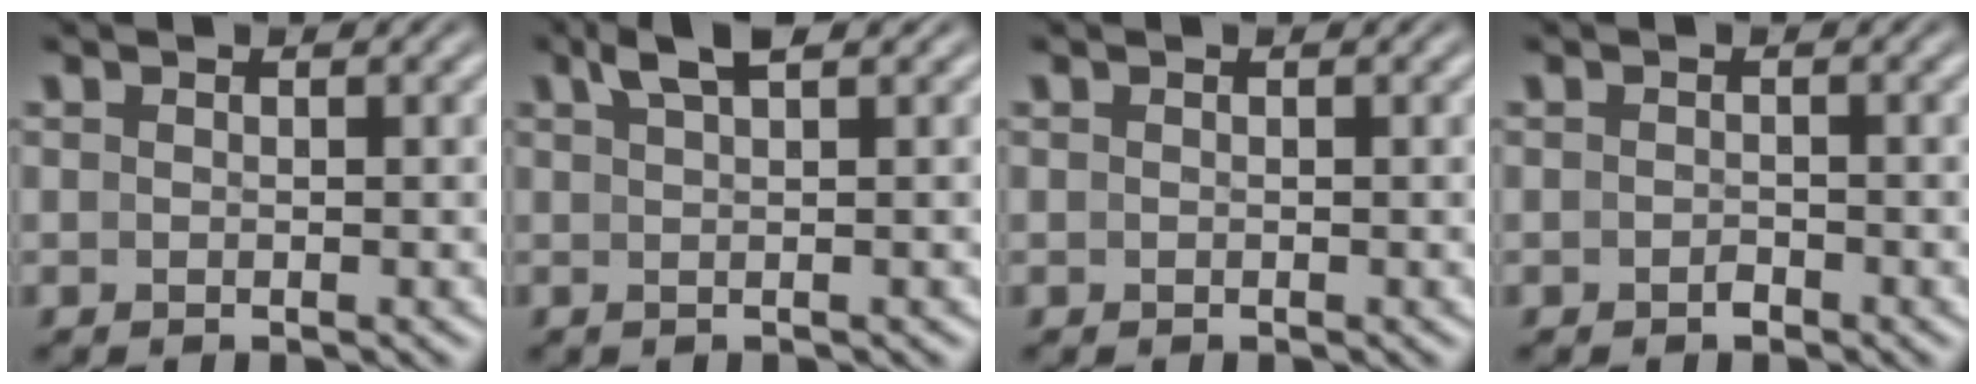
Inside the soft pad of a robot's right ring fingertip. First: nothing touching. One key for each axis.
{"total": 2.8, "fx": 1.7, "fy": -0.5, "fz": 2.1, "tx": -0.037, "ty": 0.004, "tz": 0.031}
{"total": 1.1, "fx": -0.3, "fy": -1.0, "fz": -0.4, "tx": 0.014, "ty": -0.011, "tz": 0.005}
{"total": 0.6, "fx": -0.6, "fy": 0.0, "fz": 0.1, "tx": -0.002, "ty": -0.003, "tz": -0.008}